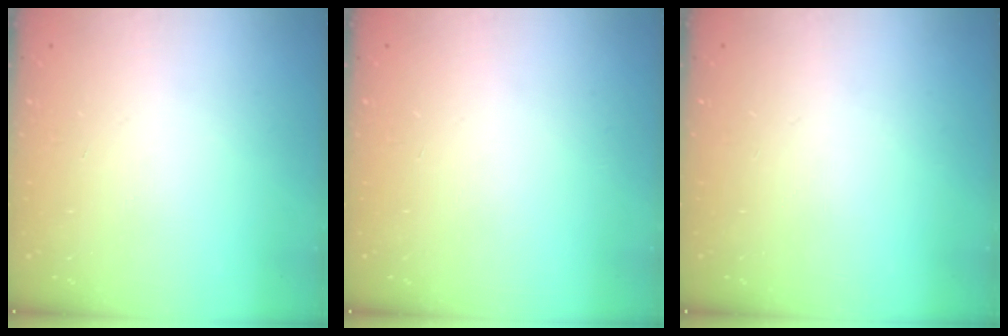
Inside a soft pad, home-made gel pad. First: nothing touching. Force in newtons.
{"total": 0.0}
{"total": 0.0}